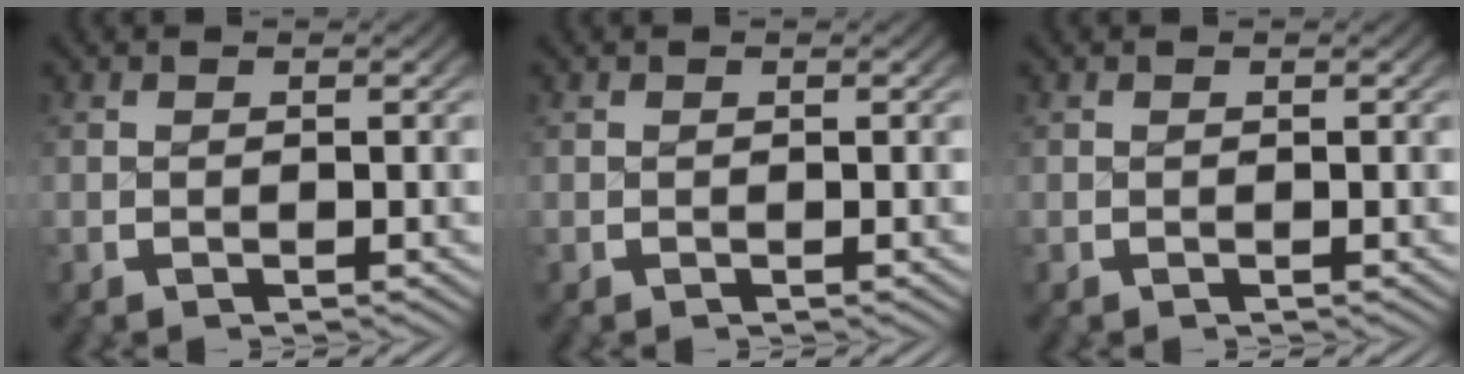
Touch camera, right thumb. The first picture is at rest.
{"total": 0.0}
{"total": 0.0}